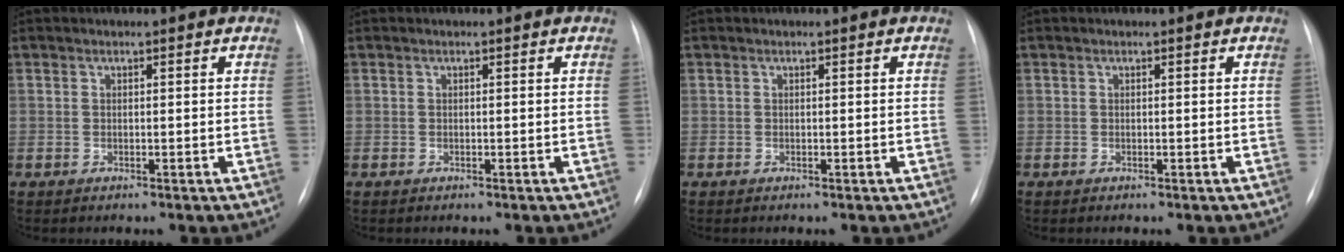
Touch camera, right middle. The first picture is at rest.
{"total": 0.0}
{"total": 0.0}
{"total": 0.0}